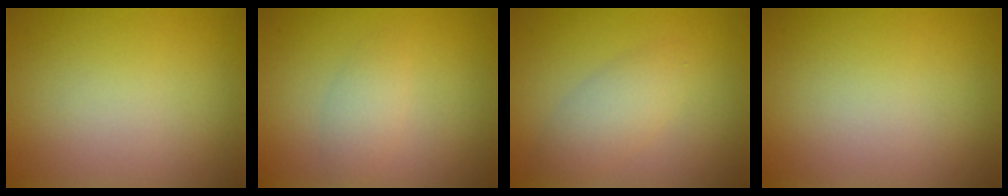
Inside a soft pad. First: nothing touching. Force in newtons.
{"total": 2.3, "press": 2.3, "slide": 0.0}
{"total": 2.8, "press": 2.8, "slide": 0.2}
{"total": 0.0}